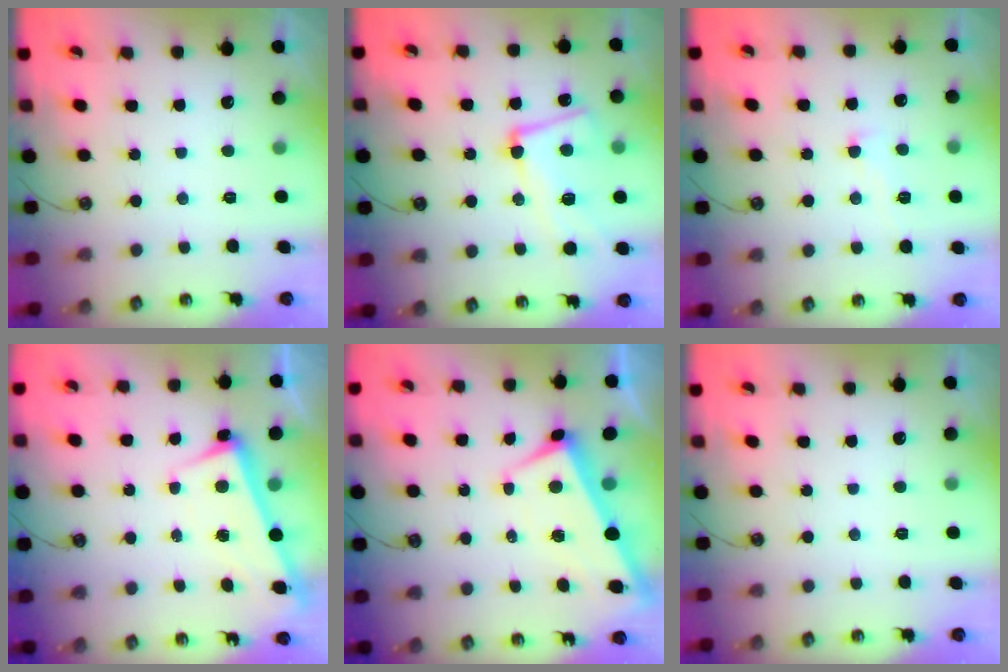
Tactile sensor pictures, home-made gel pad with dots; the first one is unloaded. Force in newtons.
{"total": 9.4, "press": 9.2, "slide": 2.1}
{"total": 2.1, "press": 2.1, "slide": 0.5}
{"total": 2.7, "press": 2.6, "slide": 0.7}
{"total": 1.6, "press": 1.2, "slide": 1.0}
{"total": 0.0}